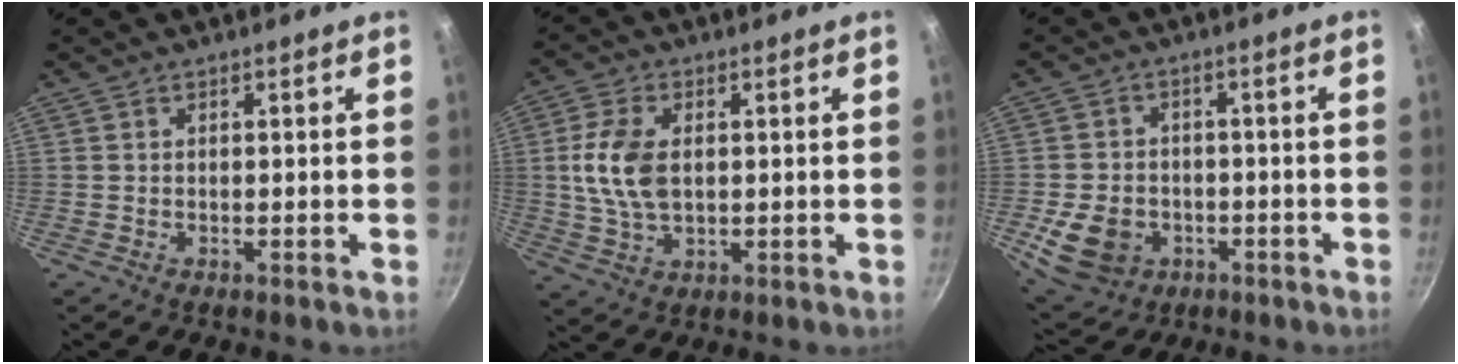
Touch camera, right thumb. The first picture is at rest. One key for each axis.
{"total": 9.8, "fx": 1.1, "fy": 6.0, "fz": 7.6, "tx": -0.147, "ty": 0.000, "tz": 0.020}
{"total": 10.6, "fx": -3.2, "fy": 8.5, "fz": 5.5, "tx": -0.085, "ty": 0.019, "tz": -0.040}